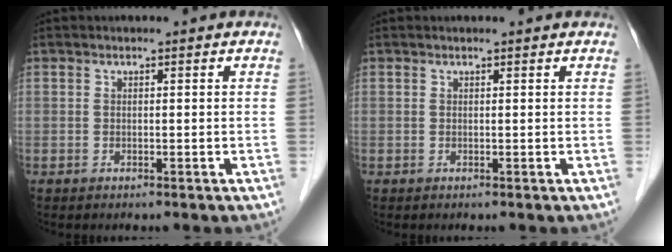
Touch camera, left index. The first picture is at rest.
{"total": 1.0, "force": [1.0, 0.0, 0.3], "torque": [-0.008, 0.008, 0.011]}